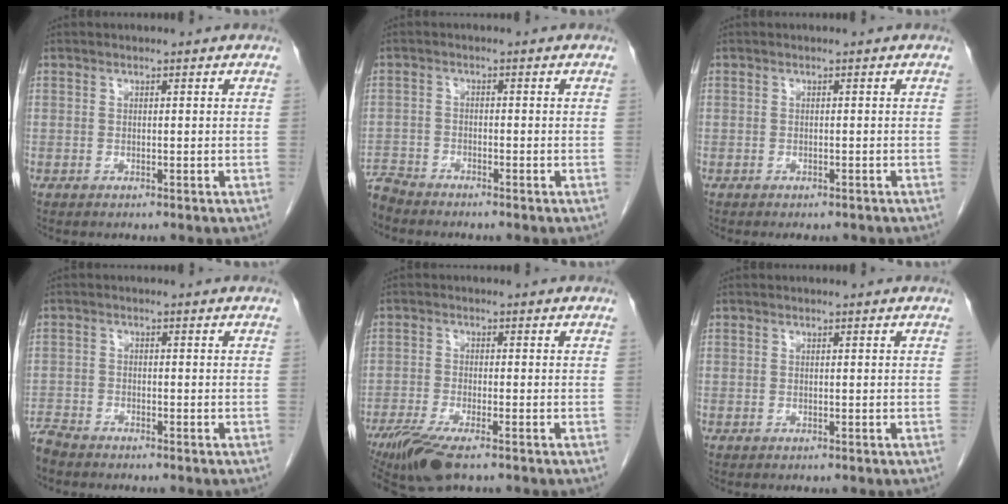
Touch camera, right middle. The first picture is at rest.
{"total": 4.0, "force": [-4.0, 0.3, 0.1], "torque": [0.007, -0.014, -0.076]}
{"total": 2.9, "force": [-2.5, 1.2, 1.0], "torque": [-0.010, -0.004, -0.029]}
{"total": 3.6, "force": [-3.5, 0.4, 0.7], "torque": [-0.006, -0.013, -0.068]}
{"total": 7.8, "force": [-5.5, 1.3, 5.4], "torque": [-0.099, -0.019, -0.097]}
{"total": 0.0}